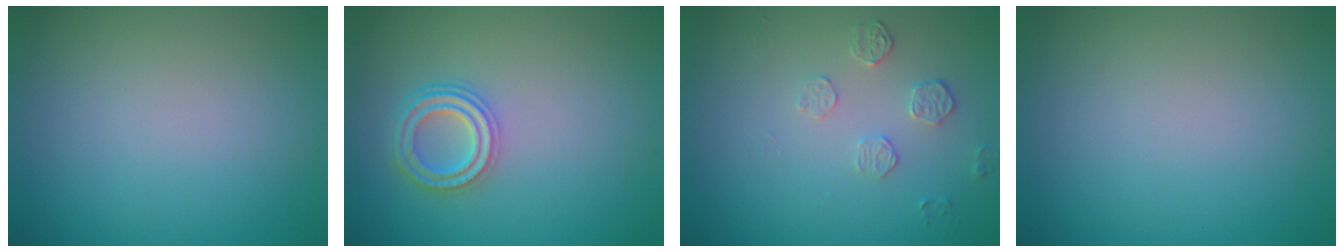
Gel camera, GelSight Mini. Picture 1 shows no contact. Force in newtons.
{"total": 3.6, "press": 2.9, "slide": 2.2}
{"total": 1.7, "press": 1.0, "slide": 1.4}
{"total": 0.0}